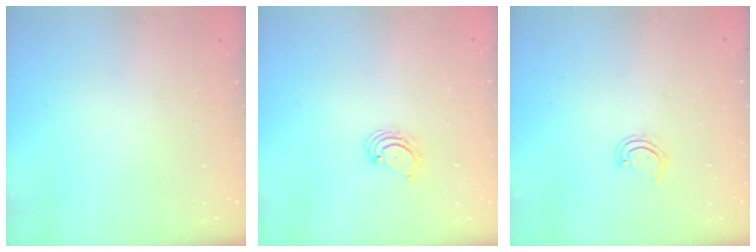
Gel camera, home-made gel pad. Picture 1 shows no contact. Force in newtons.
{"total": 4.0, "press": 4.0, "slide": 0.5}
{"total": 3.8, "press": 3.8, "slide": 0.2}